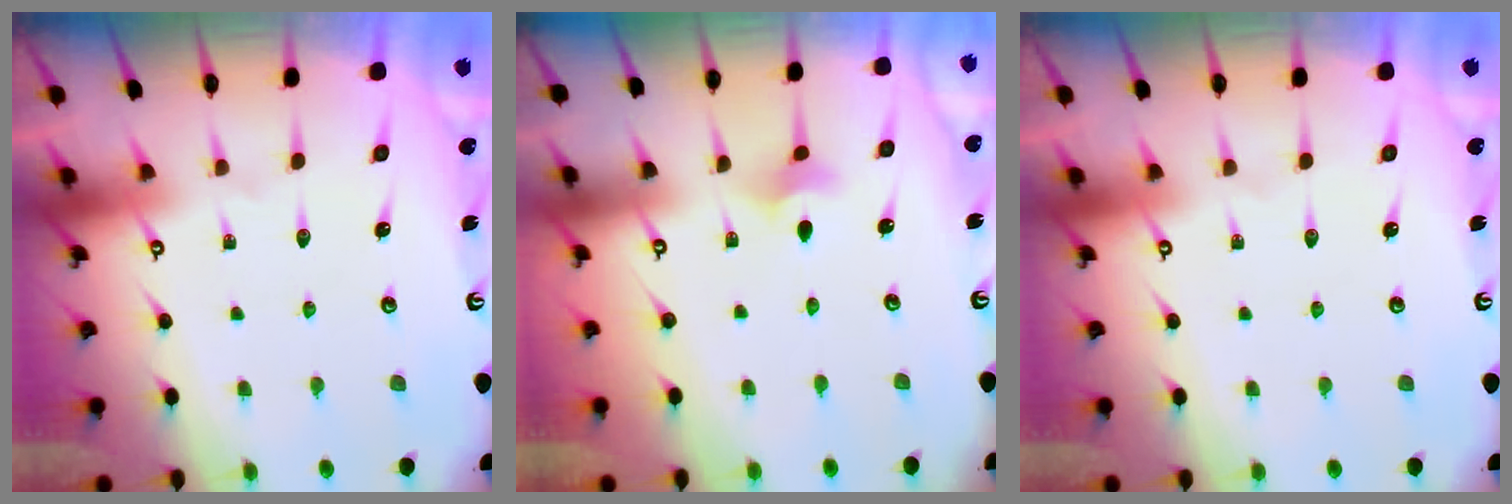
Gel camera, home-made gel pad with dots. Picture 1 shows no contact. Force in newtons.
{"total": 3.4, "press": 3.3, "slide": 0.7}
{"total": 0.0}